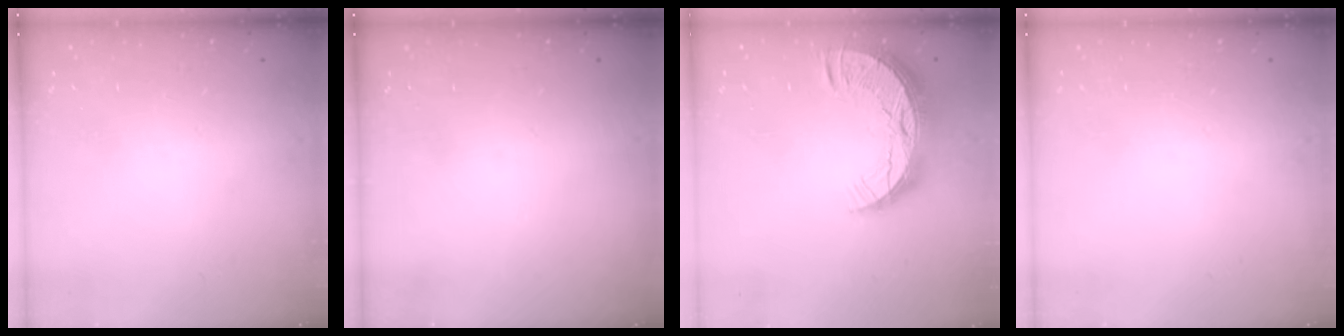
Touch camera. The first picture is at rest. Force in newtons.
{"total": 0.0}
{"total": 13.4, "press": 13.4, "slide": 0.9}
{"total": 0.0}